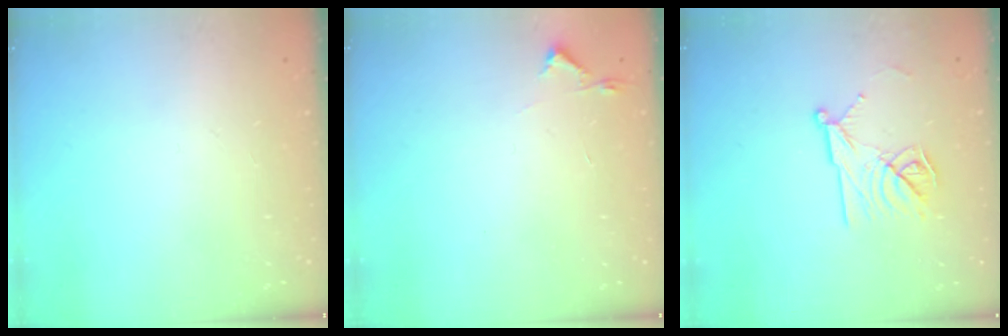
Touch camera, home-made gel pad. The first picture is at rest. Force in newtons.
{"total": 2.7, "press": 2.6, "slide": 0.4}
{"total": 12.0, "press": 12.0, "slide": 0.1}